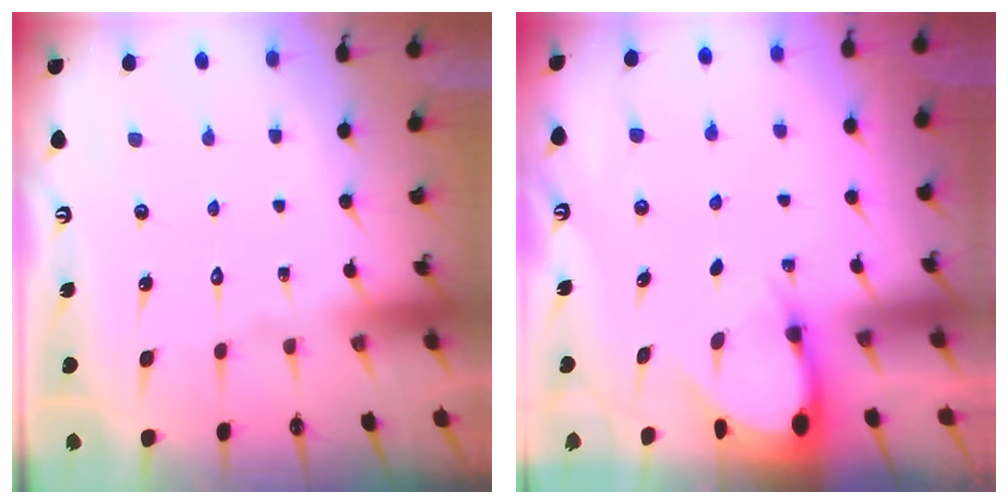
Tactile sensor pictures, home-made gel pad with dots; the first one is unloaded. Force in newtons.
{"total": 3.3, "press": 3.3, "slide": 0.3}